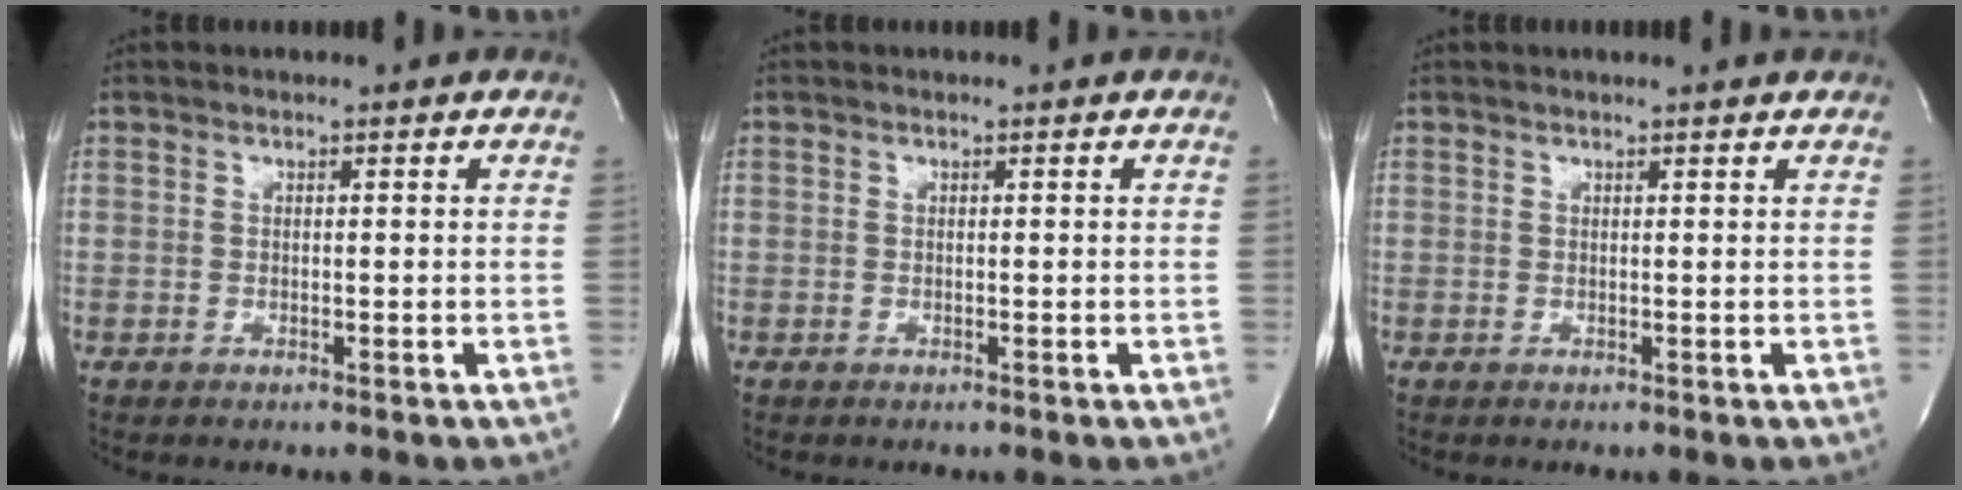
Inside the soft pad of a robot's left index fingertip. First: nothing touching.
{"total": 0.0}
{"total": 2.1, "force": [1.9, -0.4, 0.7], "torque": [-0.015, 0.008, 0.025]}